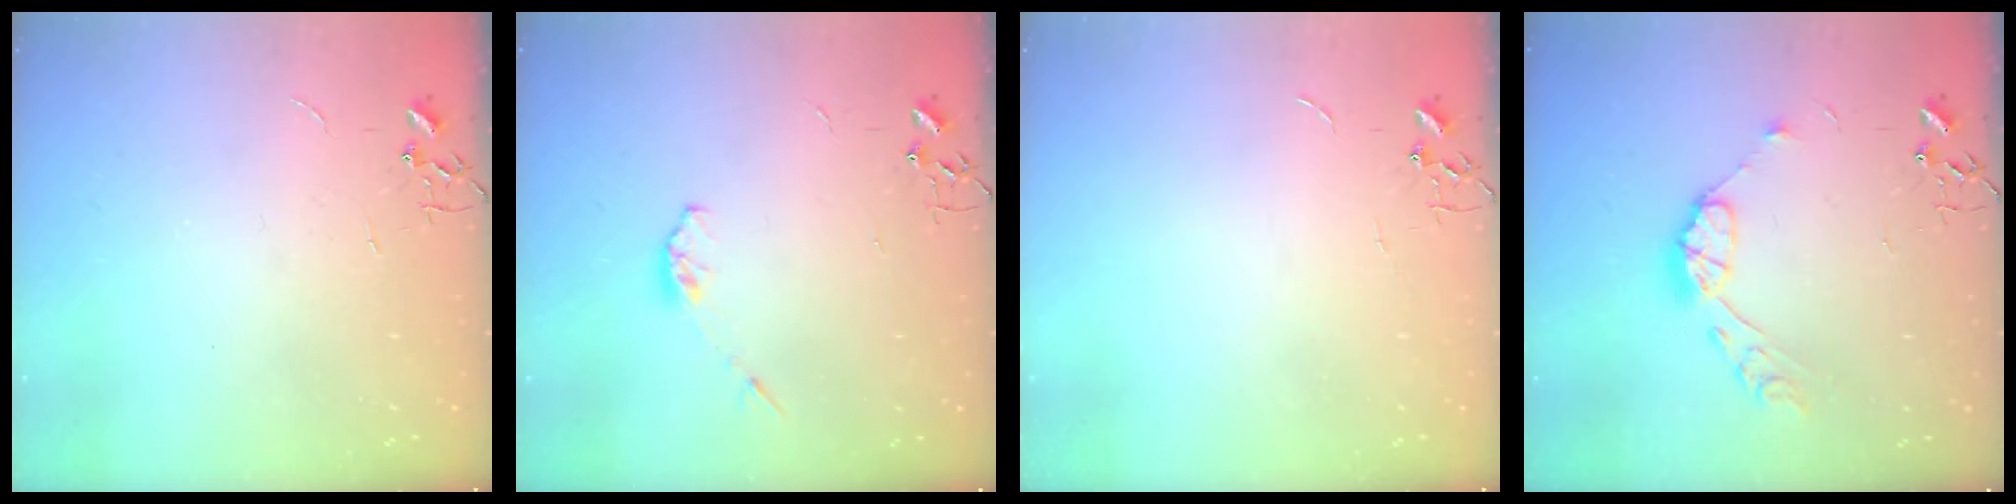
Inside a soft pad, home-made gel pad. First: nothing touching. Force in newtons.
{"total": 3.9, "press": 3.9, "slide": 0.7}
{"total": 0.0}
{"total": 10.2, "press": 10.2, "slide": 0.8}